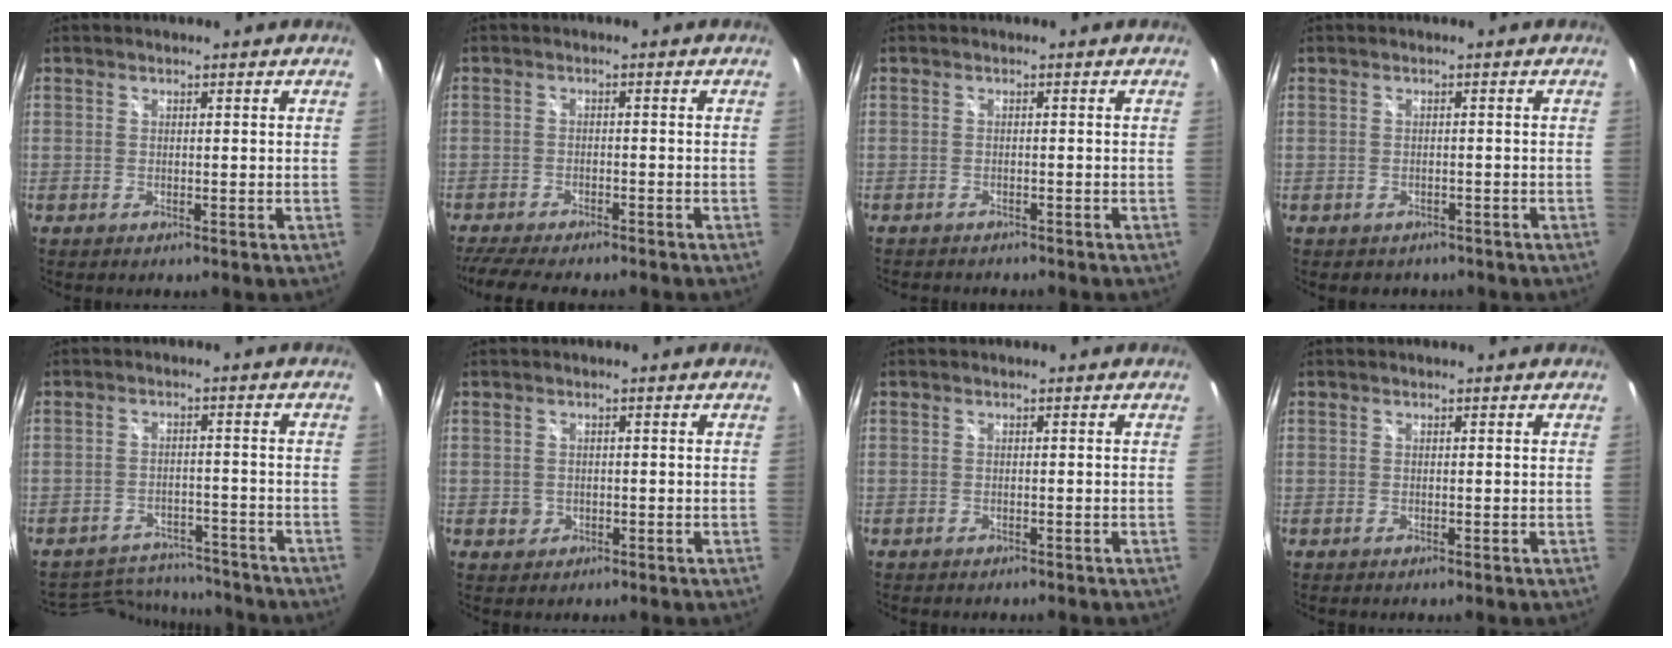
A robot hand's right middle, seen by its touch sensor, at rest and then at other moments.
{"total": 10.0, "force": [-8.7, 1.7, 4.5], "torque": [-0.108, -0.028, -0.139]}
{"total": 3.4, "force": [-3.1, 0.8, 0.9], "torque": [-0.022, -0.014, -0.047]}
{"total": 2.4, "force": [-1.6, 1.7, 0.4], "torque": [-0.012, -0.001, -0.017]}
{"total": 13.6, "force": [-12.4, 4.7, 3.3], "torque": [-0.084, 0.021, -0.165]}
{"total": 1.8, "force": [-0.3, 1.7, 0.4], "torque": [-0.005, -0.001, -0.004]}
{"total": 1.0, "force": [-0.9, 0.4, 0.2], "torque": [-0.008, -0.003, -0.013]}
{"total": 0.0}